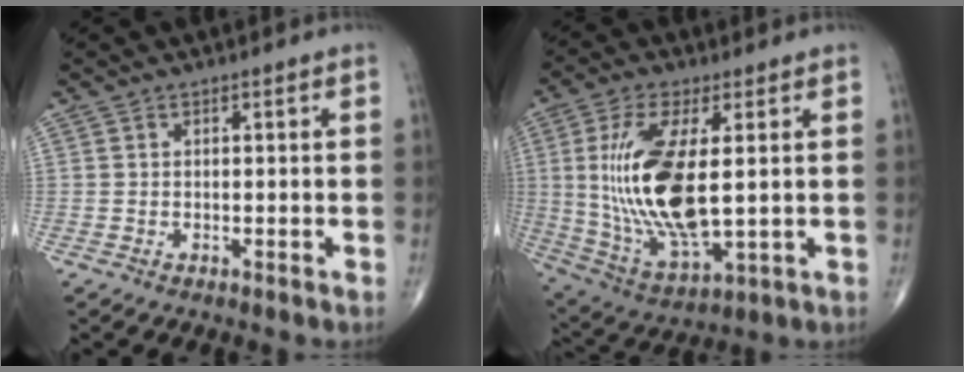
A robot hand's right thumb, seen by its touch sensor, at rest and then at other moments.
{"total": 18.6, "force": [1.6, 7.2, 17.0], "torque": [-0.352, -0.020, 0.044]}